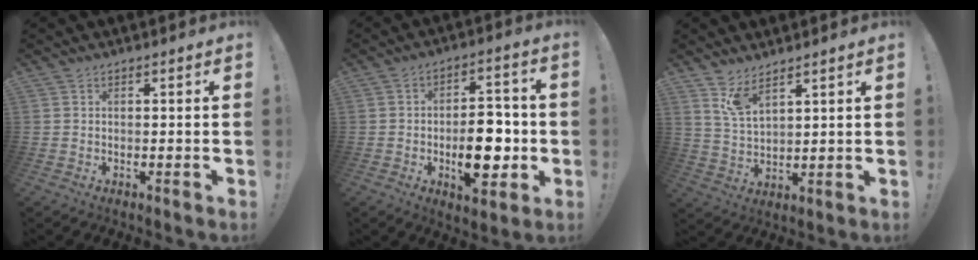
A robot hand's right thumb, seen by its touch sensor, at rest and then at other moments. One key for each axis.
{"total": 13.5, "fx": -3.0, "fy": 6.9, "fz": 11.3, "tx": -0.168, "ty": 0.012, "tz": -0.050}
{"total": 7.2, "fx": 5.6, "fy": 2.4, "fz": 3.8, "tx": -0.079, "ty": -0.028, "tz": 0.104}